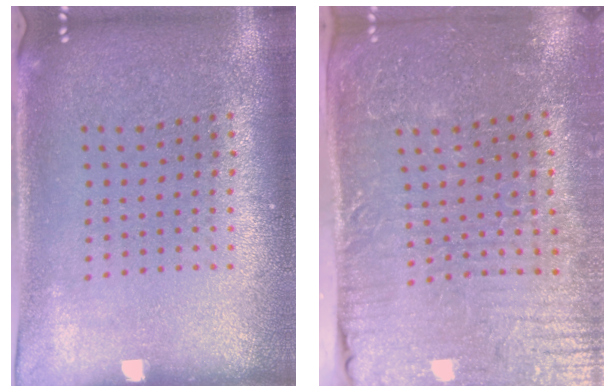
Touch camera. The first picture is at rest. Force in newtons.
{"total": 4.4, "press": 4.3, "slide": 0.7}